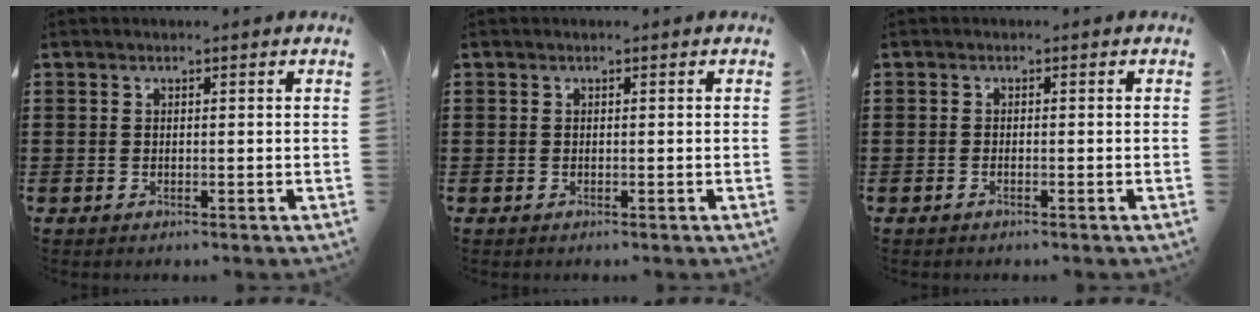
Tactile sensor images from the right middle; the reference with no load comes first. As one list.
[{"total": 0.0}, {"total": 0.6, "force": [-0.4, 0.1, 0.4], "torque": [-0.010, -0.003, -0.007]}]